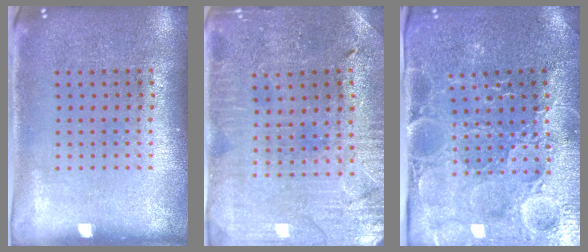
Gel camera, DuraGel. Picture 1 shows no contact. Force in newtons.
{"total": 1.0, "press": 0.9, "slide": 0.2}
{"total": 3.8, "press": 3.7, "slide": 0.5}